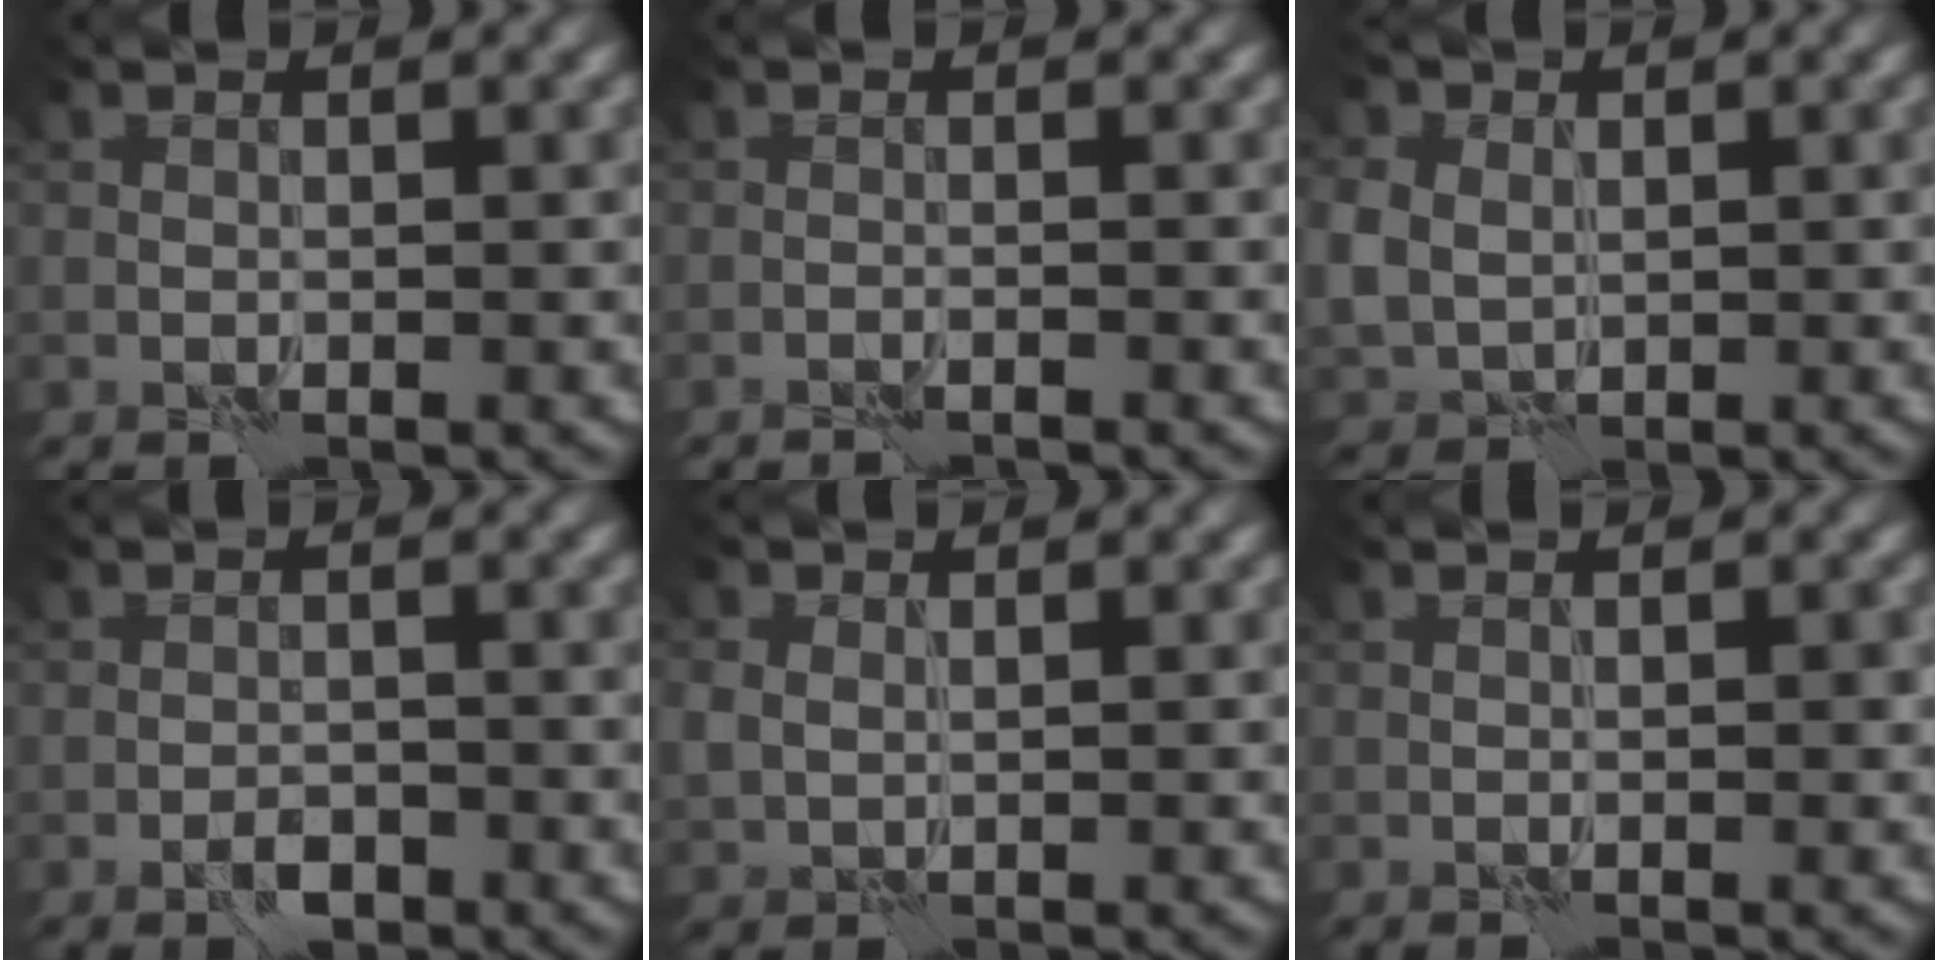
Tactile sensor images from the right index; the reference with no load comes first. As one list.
[{"total": 1.1, "force": [-1.0, -0.2, 0.3], "torque": [-0.014, 0.005, -0.018]}, {"total": 4.6, "force": [0.9, 3.9, 2.2], "torque": [-0.065, 0.008, 0.009]}, {"total": 1.6, "force": [-0.9, 0.8, 1.0], "torque": [-0.014, 0.003, -0.016]}, {"total": 1.6, "force": [0.6, 1.3, 0.8], "torque": [-0.021, 0.000, 0.011]}, {"total": 0.6, "force": [0.1, 0.2, 0.5], "torque": [-0.007, 0.001, 0.002]}]